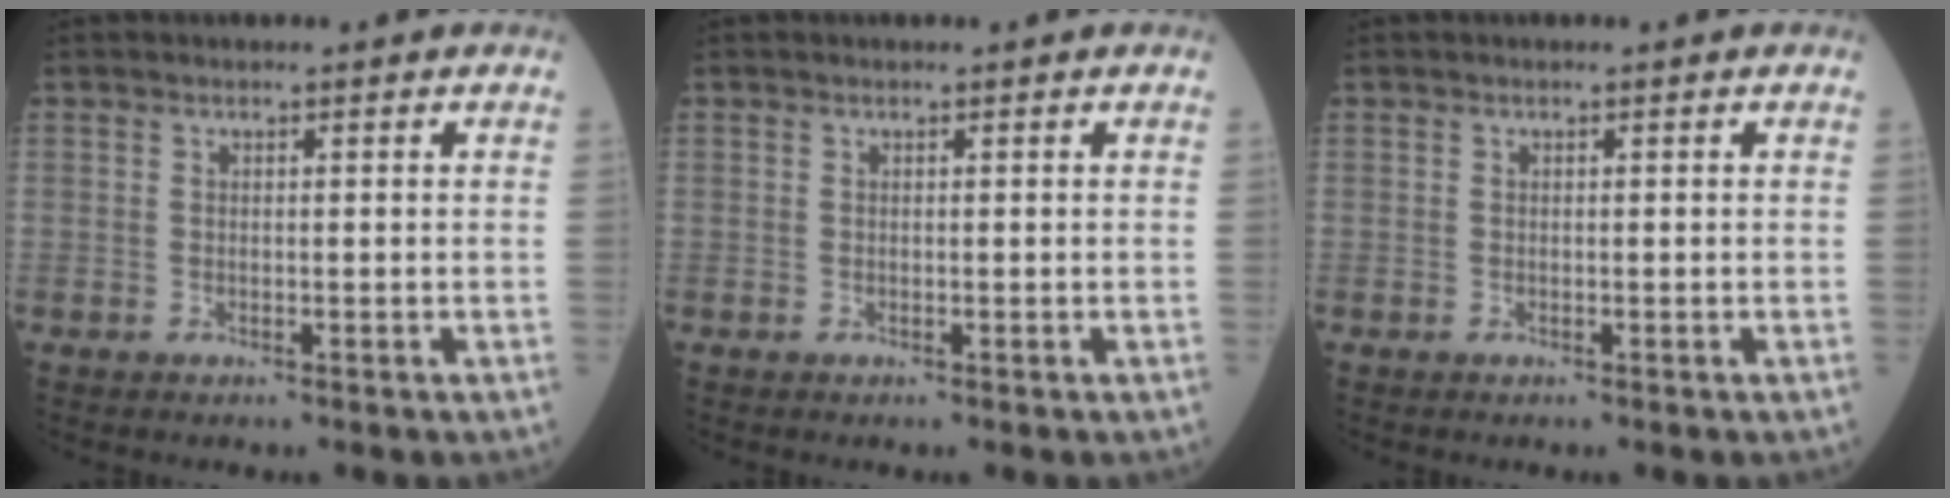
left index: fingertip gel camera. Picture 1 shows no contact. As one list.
[{"total": 1.0, "force": [-0.9, -0.1, -0.2], "torque": [0.001, -0.006, -0.014]}, {"total": 0.0}]